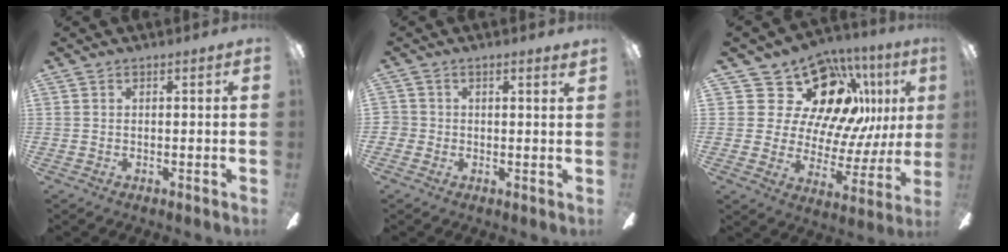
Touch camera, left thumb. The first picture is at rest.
{"total": 1.7, "force": [0.6, 1.4, 0.8], "torque": [-0.009, 0.003, 0.008]}
{"total": 20.6, "force": [11.3, 12.6, 11.7], "torque": [-0.214, -0.076, 0.220]}